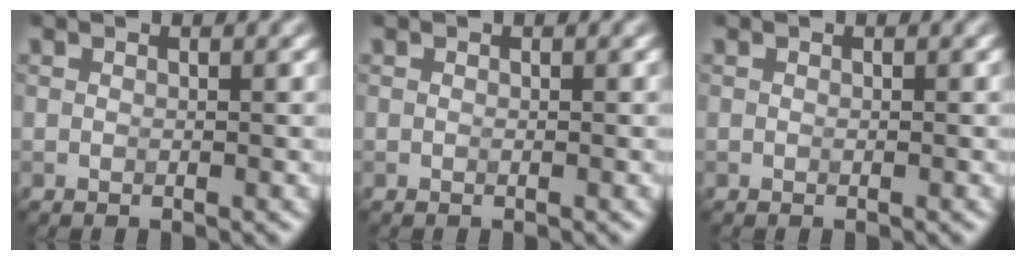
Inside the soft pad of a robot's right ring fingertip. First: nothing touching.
{"total": 0.0}
{"total": 0.0}